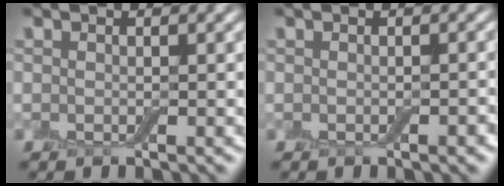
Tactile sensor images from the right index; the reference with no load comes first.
{"total": 0.9, "force": [-0.4, 0.2, 0.8], "torque": [-0.011, 0.002, -0.004]}